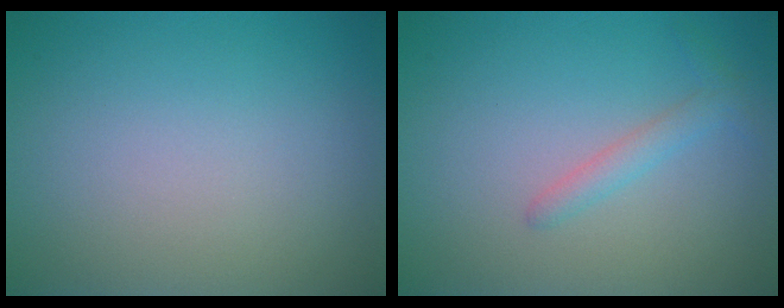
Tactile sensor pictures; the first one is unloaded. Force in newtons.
{"total": 1.5, "press": 1.5, "slide": 0.1}